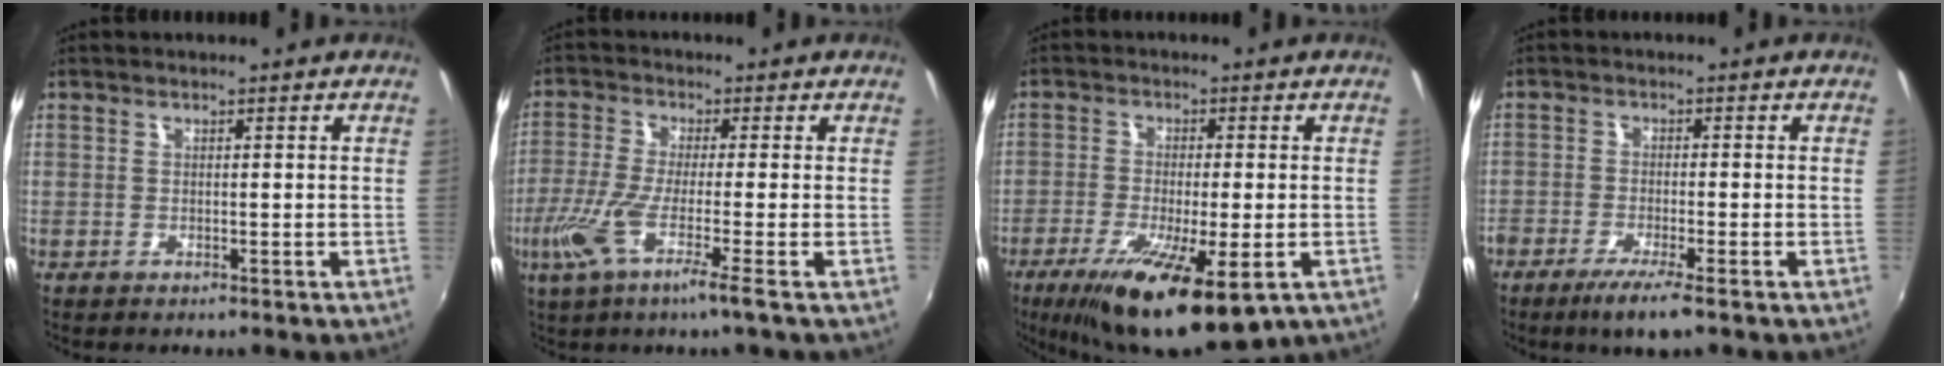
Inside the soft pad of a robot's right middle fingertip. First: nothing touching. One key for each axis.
{"total": 8.3, "fx": -3.7, "fy": -0.6, "fz": 7.4, "tx": -0.168, "ty": -0.021, "tz": -0.072}
{"total": 15.2, "fx": -8.4, "fy": 4.0, "fz": 12.1, "tx": -0.233, "ty": -0.049, "tz": -0.136}
{"total": 5.5, "fx": -3.8, "fy": 0.3, "fz": 3.9, "tx": -0.091, "ty": -0.013, "tz": -0.070}